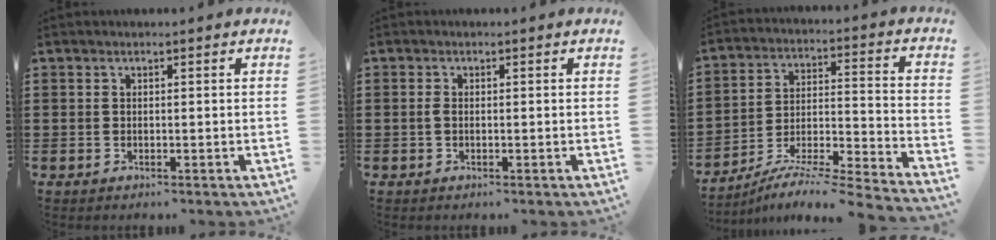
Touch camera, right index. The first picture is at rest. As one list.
[{"total": 1.0, "force": [-0.2, 0.4, 0.9], "torque": [-0.025, -0.004, -0.007]}, {"total": 7.2, "force": [-6.5, -0.3, 2.9], "torque": [-0.038, -0.002, -0.130]}]